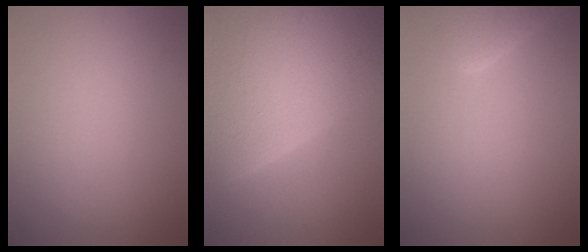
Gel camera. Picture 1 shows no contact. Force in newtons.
{"total": 11.4, "press": 11.4, "slide": 0.5}
{"total": 2.9, "press": 2.9, "slide": 0.2}